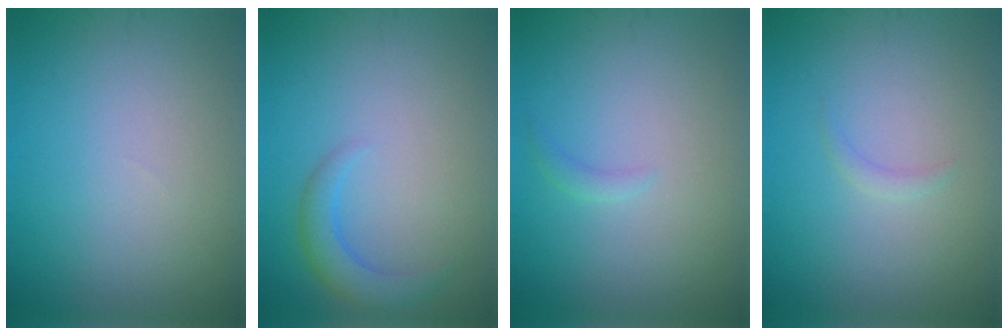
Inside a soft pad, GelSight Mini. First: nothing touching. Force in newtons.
{"total": 2.6, "press": 2.5, "slide": 0.2}
{"total": 0.8, "press": 0.8, "slide": 0.1}
{"total": 0.7, "press": 0.7, "slide": 0.0}